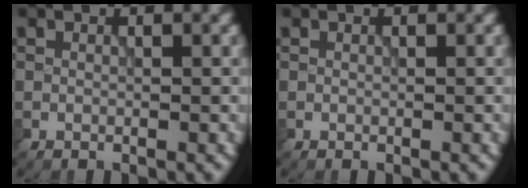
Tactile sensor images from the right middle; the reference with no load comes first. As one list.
[{"total": 0.0}]